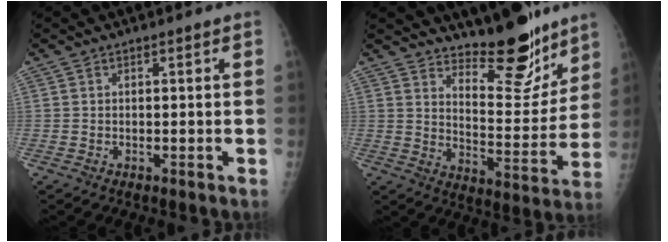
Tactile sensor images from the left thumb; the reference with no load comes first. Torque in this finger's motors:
{"motor_torque": [0.25, 0.18, -0.09, -0.39, 0.04]}